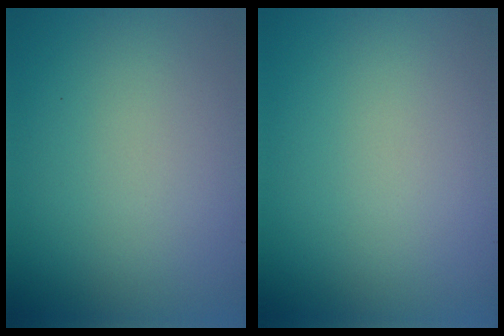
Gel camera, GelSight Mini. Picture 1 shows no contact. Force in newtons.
{"total": 0.0}